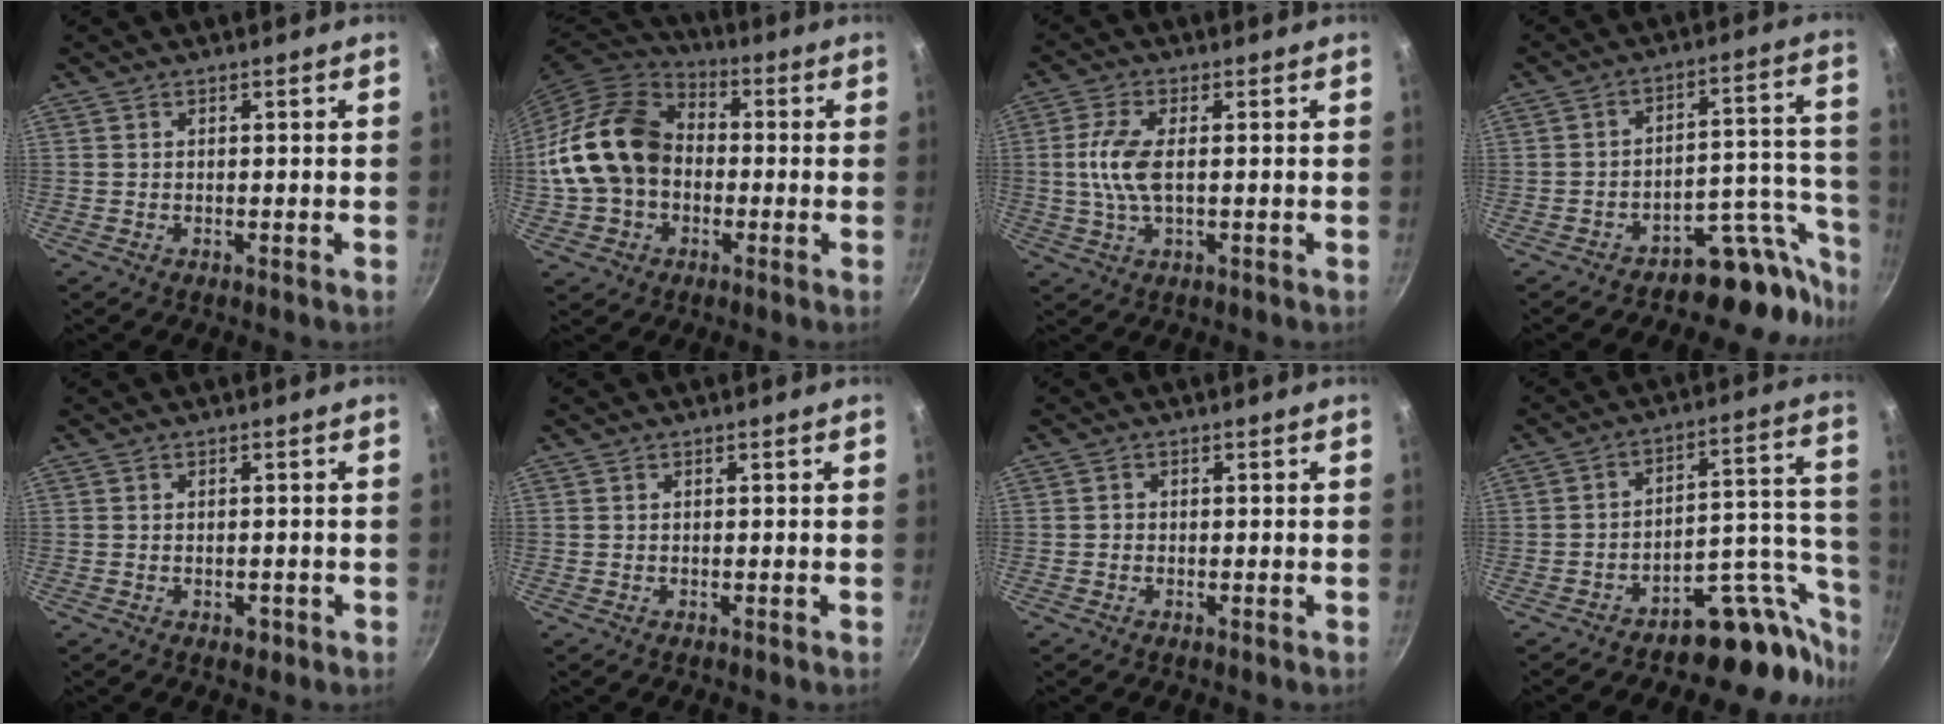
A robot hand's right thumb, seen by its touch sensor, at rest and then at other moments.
{"total": 18.0, "force": [-1.0, 13.8, 11.4], "torque": [-0.196, 0.041, -0.027]}
{"total": 7.3, "force": [0.2, 3.0, 6.7], "torque": [-0.147, 0.004, 0.000]}
{"total": 13.3, "force": [-10.3, 7.0, 4.7], "torque": [0.028, 0.114, -0.153]}
{"total": 1.8, "force": [-0.7, 1.1, 1.1], "torque": [-0.015, 0.003, -0.007]}
{"total": 0.0}
{"total": 0.7, "force": [-0.2, 0.6, 0.1], "torque": [0.001, 0.001, -0.006]}
{"total": 16.8, "force": [-11.4, 9.0, 8.4], "torque": [-0.023, 0.102, -0.168]}